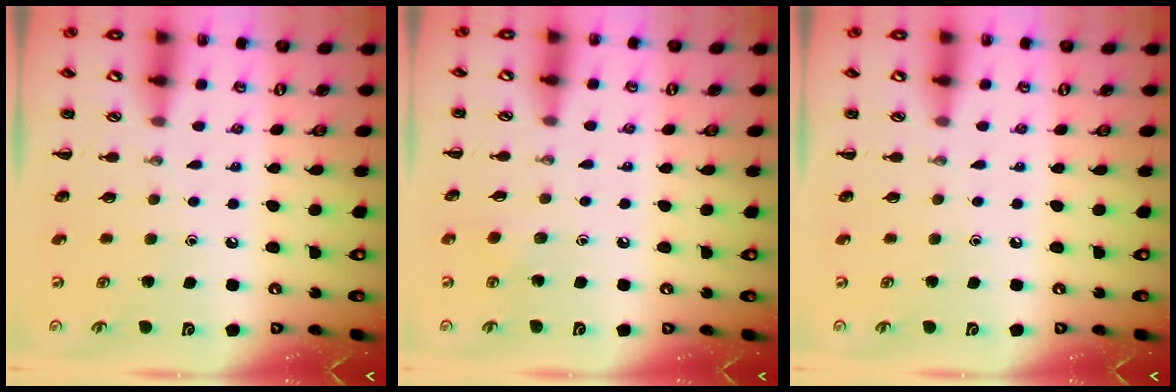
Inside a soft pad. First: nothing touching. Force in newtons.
{"total": 5.2, "press": 4.9, "slide": 1.7}
{"total": 0.0}